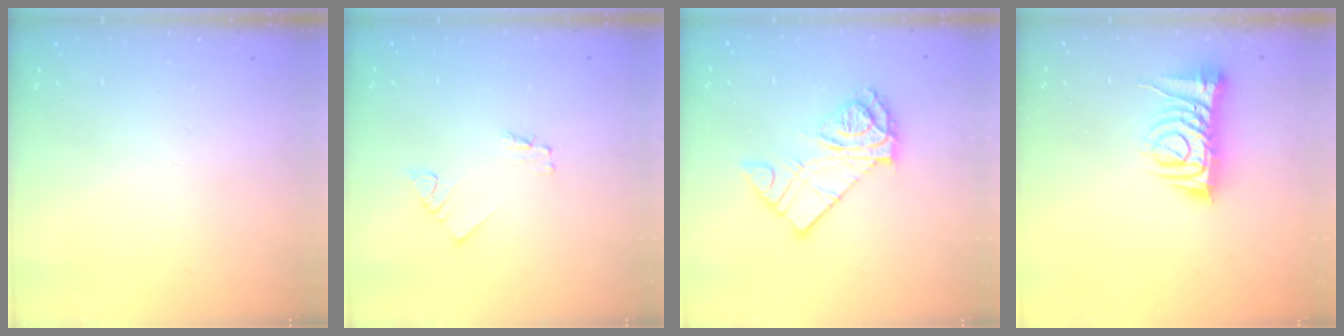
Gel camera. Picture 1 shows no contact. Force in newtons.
{"total": 1.2, "press": 1.2, "slide": 0.0}
{"total": 12.9, "press": 12.9, "slide": 0.7}
{"total": 9.0, "press": 8.9, "slide": 1.4}